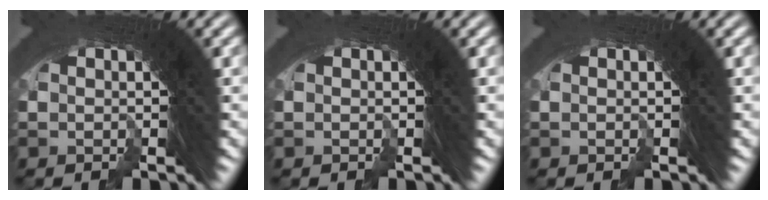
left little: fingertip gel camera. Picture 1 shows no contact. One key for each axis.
{"total": 0.0}
{"total": 0.0}